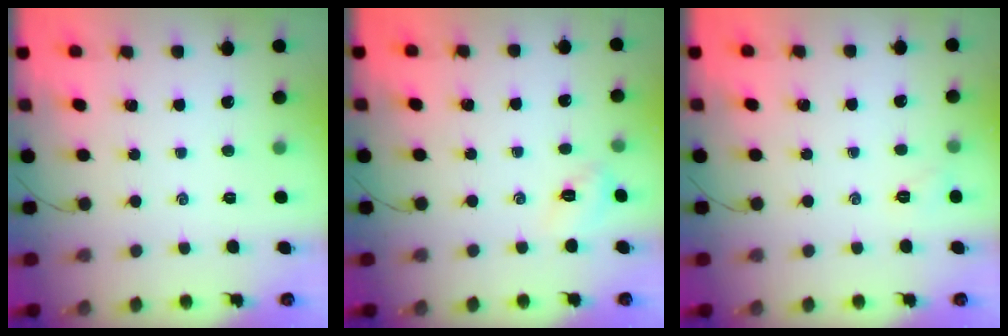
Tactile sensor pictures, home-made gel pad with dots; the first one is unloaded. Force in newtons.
{"total": 5.0, "press": 4.8, "slide": 1.5}
{"total": 4.2, "press": 4.1, "slide": 1.2}